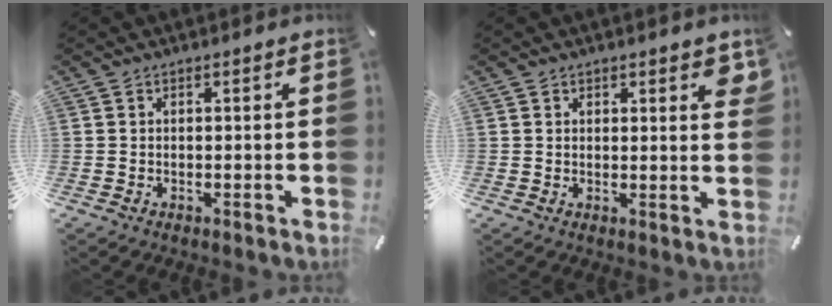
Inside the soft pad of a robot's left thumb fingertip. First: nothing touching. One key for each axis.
{"total": 2.4, "fx": 1.6, "fy": 1.1, "fz": 1.4, "tx": -0.006, "ty": -0.007, "tz": 0.023}